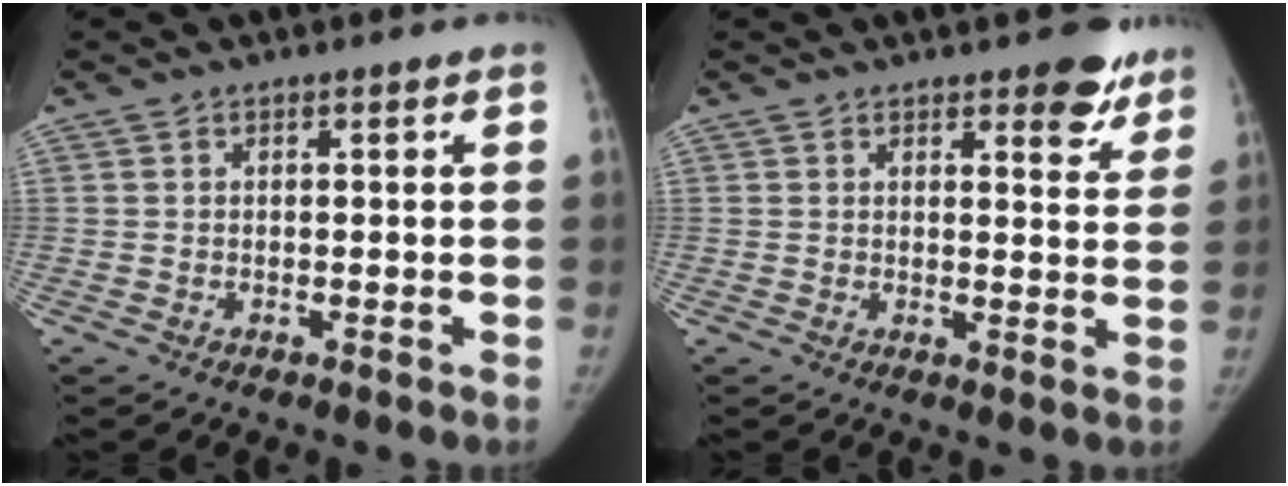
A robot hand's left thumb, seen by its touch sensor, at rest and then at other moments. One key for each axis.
{"total": 6.2, "fx": 4.3, "fy": 2.6, "fz": 3.6, "tx": -0.009, "ty": -0.023, "tz": 0.050}